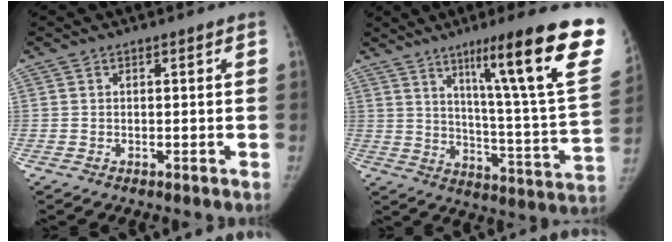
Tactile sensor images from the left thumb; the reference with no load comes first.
{"total": 27.5, "force": [14.9, 2.8, 23.0], "torque": [-0.288, -0.059, 0.219]}